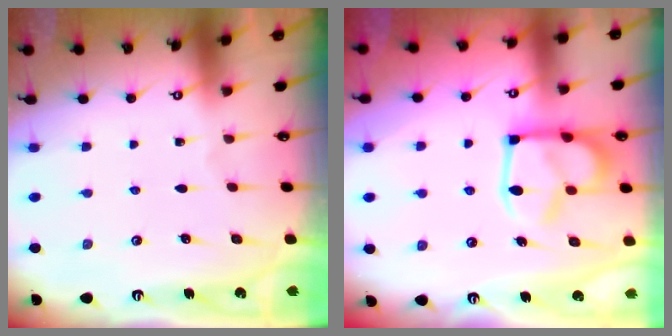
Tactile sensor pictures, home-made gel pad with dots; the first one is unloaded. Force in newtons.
{"total": 7.4, "press": 7.2, "slide": 1.3}